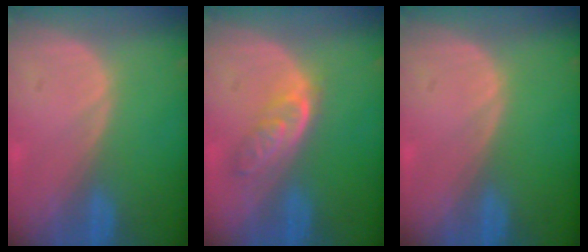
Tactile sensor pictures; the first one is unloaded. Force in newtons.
{"total": 4.7, "press": 4.4, "slide": 1.9}
{"total": 0.0}